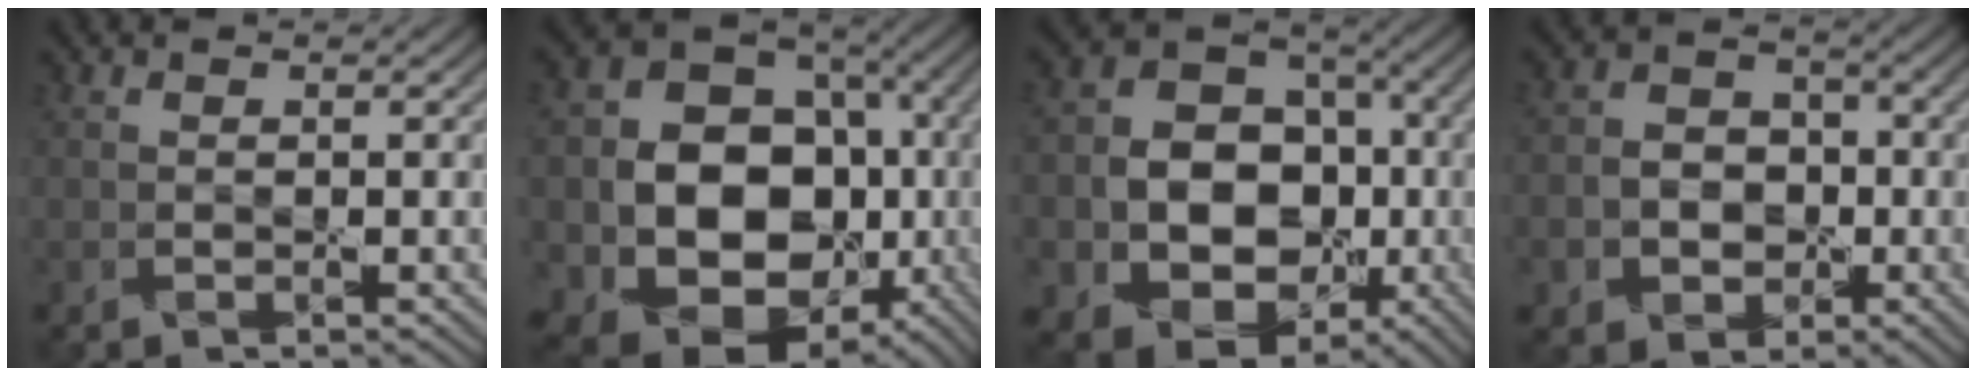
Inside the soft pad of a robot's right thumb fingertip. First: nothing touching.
{"total": 18.3, "force": [-3.2, 15.0, 9.9], "torque": [-0.194, -0.056, -0.032]}
{"total": 15.0, "force": [-3.3, 12.0, 8.4], "torque": [-0.157, -0.029, -0.065]}
{"total": 6.7, "force": [-2.0, 5.8, 2.6], "torque": [-0.063, -0.004, -0.052]}